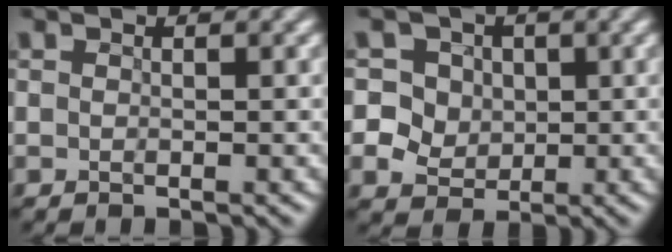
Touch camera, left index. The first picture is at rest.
{"total": 9.6, "force": [1.5, 8.8, 3.4], "torque": [-0.088, 0.033, 0.020]}